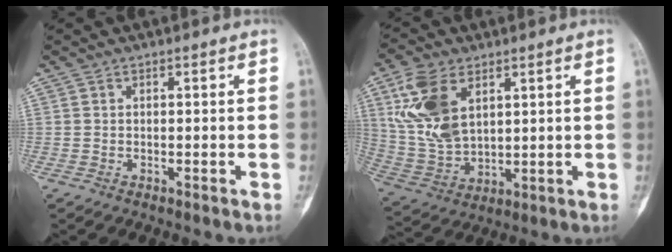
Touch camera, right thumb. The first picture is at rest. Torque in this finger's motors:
{"motor_torque": [0.79, 1.94, 0.64, -0.38, 0.16]}